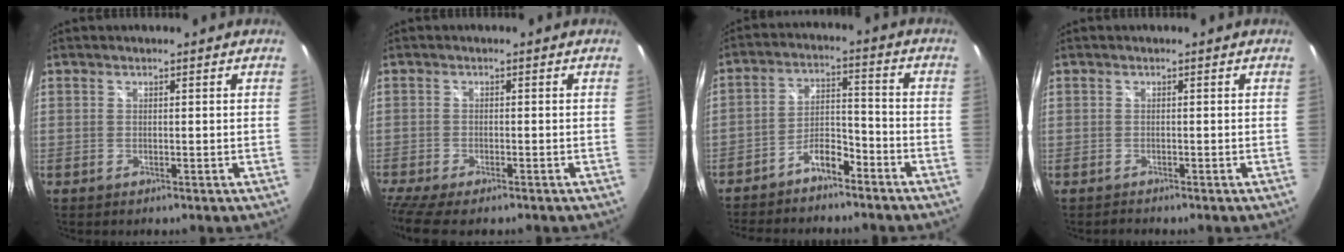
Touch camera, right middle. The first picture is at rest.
{"total": 7.5, "force": [-6.0, 1.5, 4.2], "torque": [-0.102, -0.040, -0.109]}
{"total": 8.7, "force": [-7.1, 2.8, 4.1], "torque": [-0.089, 0.033, -0.121]}
{"total": 0.8, "force": [-0.7, 0.1, -0.1], "torque": [0.001, 0.002, -0.014]}